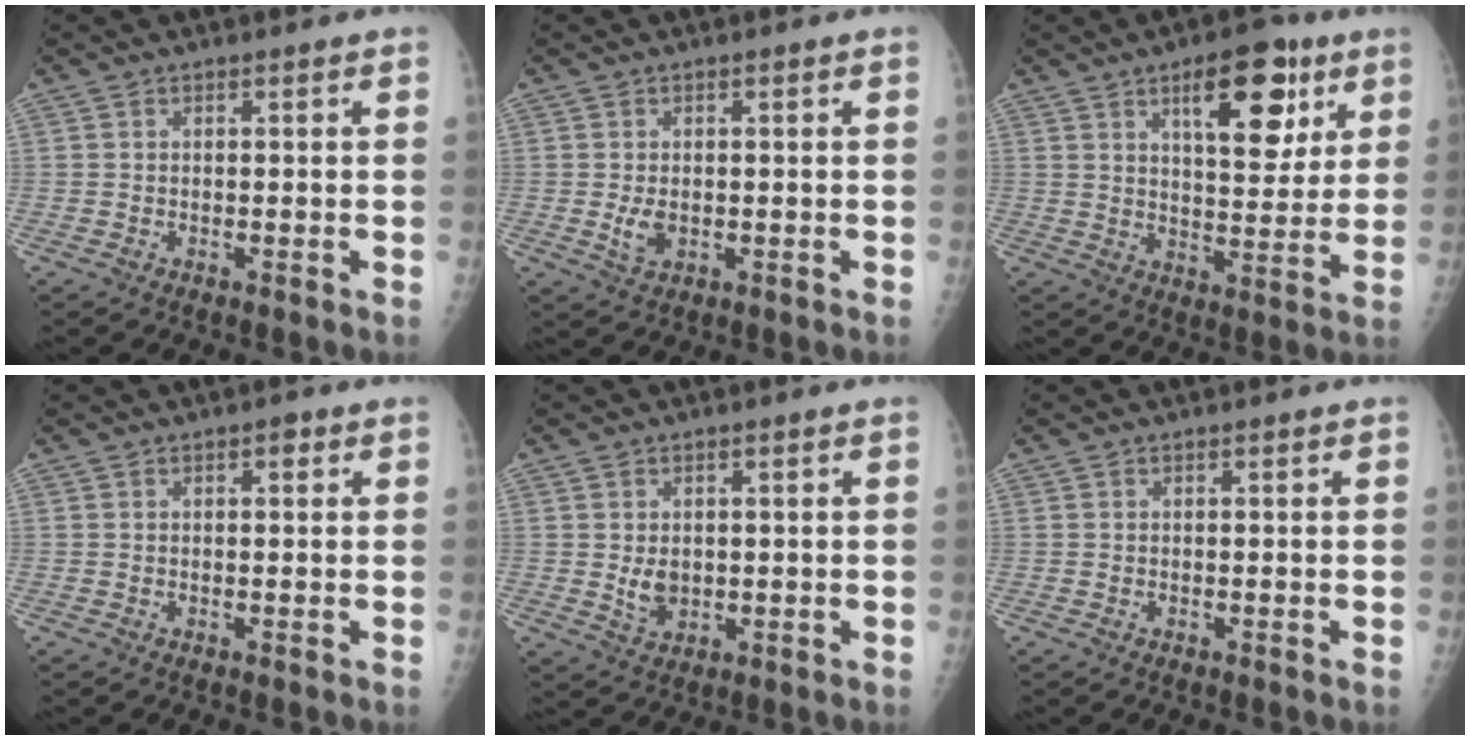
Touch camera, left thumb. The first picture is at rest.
{"total": 3.0, "force": [-0.3, 2.0, 2.2], "torque": [-0.040, -0.006, -0.002]}
{"total": 14.0, "force": [6.8, 6.1, 10.6], "torque": [-0.111, -0.029, 0.098]}
{"total": 1.3, "force": [0.6, 0.7, 0.9], "torque": [-0.008, 0.001, 0.005]}
{"total": 3.5, "force": [0.2, 2.6, 2.3], "torque": [-0.027, -0.008, 0.013]}
{"total": 0.0}